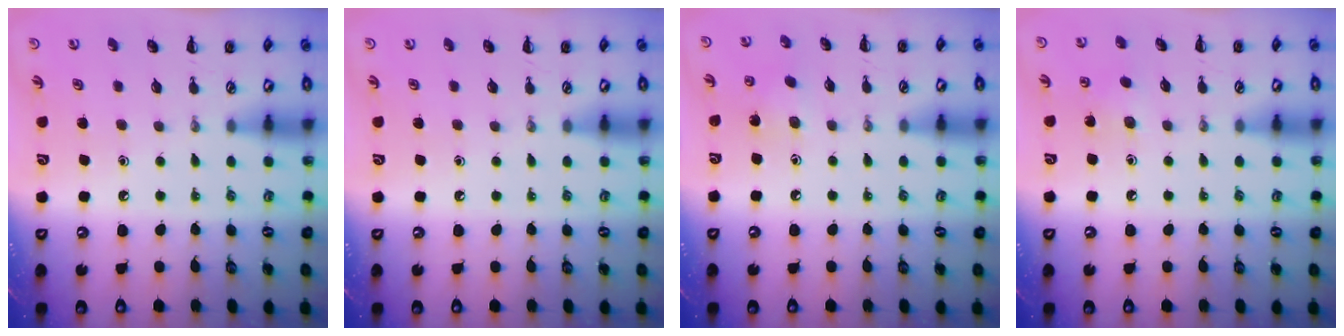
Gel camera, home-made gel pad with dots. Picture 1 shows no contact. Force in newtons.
{"total": 0.5, "press": 0.1, "slide": 0.5}
{"total": 4.6, "press": 4.4, "slide": 1.3}
{"total": 6.0, "press": 5.8, "slide": 1.4}